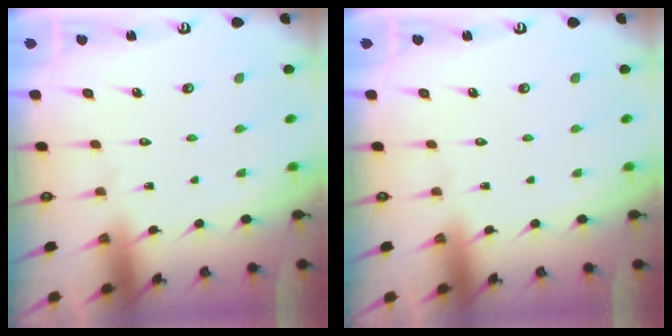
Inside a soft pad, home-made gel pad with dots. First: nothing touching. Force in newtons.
{"total": 0.0}